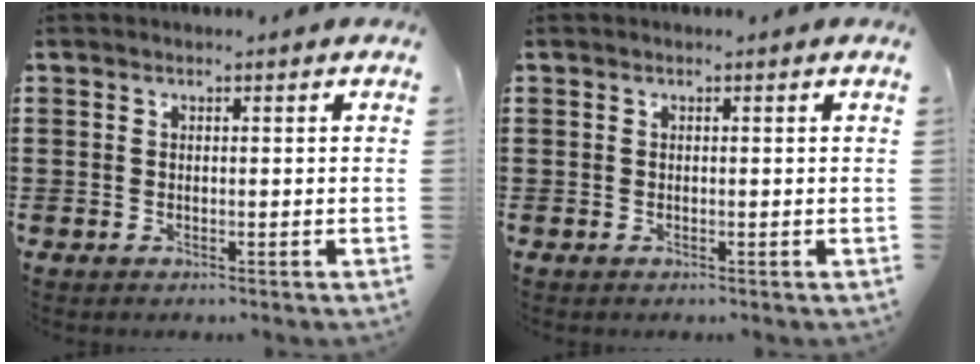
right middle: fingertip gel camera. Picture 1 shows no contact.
{"total": 0.0}